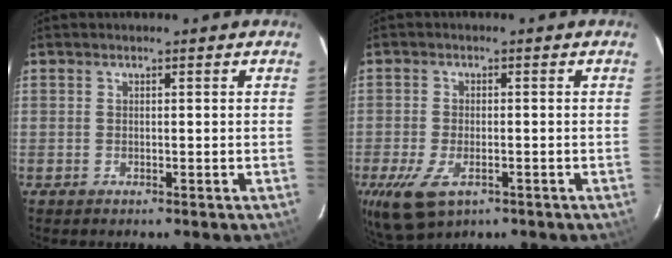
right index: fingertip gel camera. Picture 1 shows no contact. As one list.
[{"total": 8.6, "force": [-4.0, 4.5, 6.1], "torque": [-0.141, -0.027, -0.070]}]